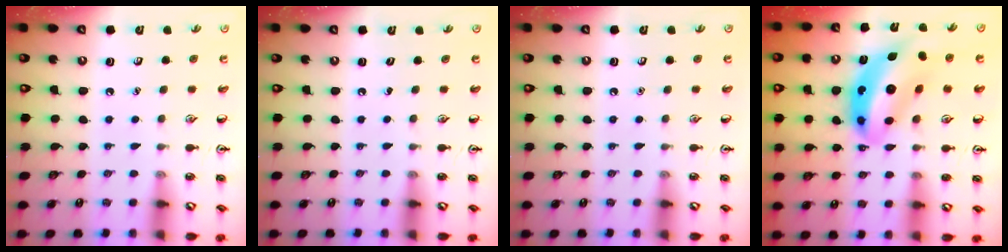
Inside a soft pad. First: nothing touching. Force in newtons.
{"total": 0.0}
{"total": 0.0}
{"total": 13.6, "press": 12.9, "slide": 4.3}